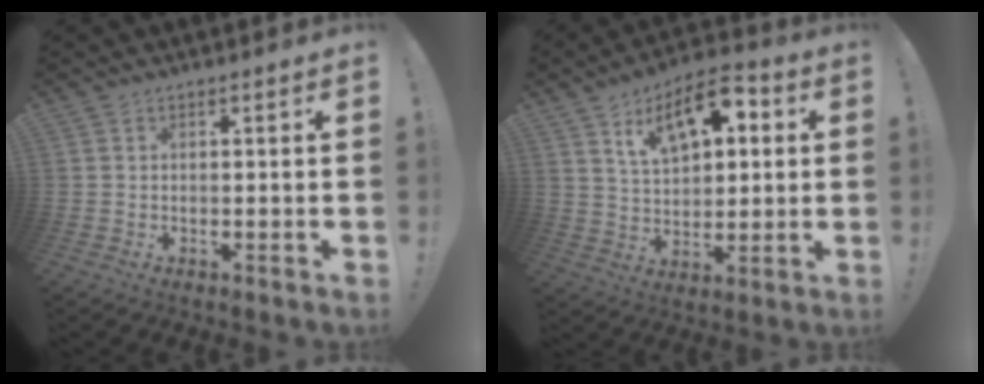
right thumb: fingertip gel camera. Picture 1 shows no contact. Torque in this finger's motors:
{"motor_torque": [0.25, 1.51, 0.80, 0.41, 0.19]}